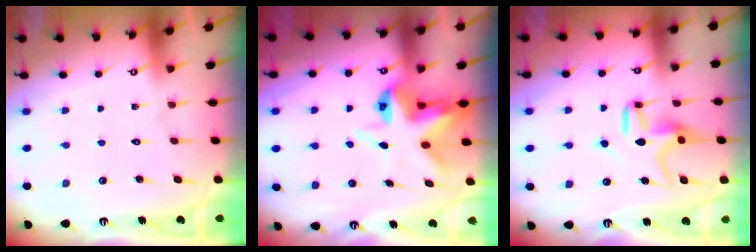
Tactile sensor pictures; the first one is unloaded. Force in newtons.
{"total": 8.2, "press": 8.1, "slide": 0.6}
{"total": 10.2, "press": 10.2, "slide": 0.5}